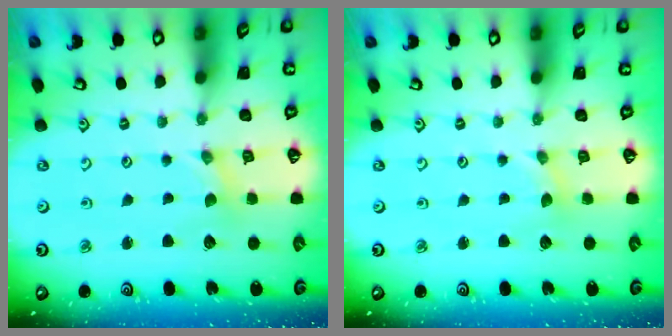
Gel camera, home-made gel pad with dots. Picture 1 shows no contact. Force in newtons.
{"total": 0.7, "press": 0.7, "slide": 0.1}